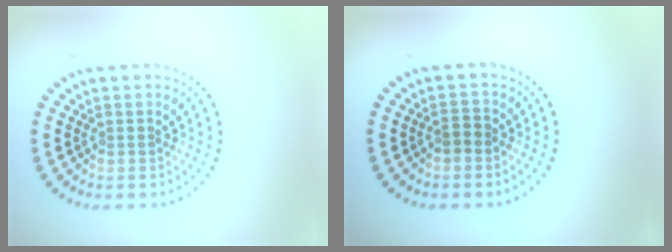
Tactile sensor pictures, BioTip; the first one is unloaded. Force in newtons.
{"total": 1.3, "press": 1.1, "slide": 0.6}